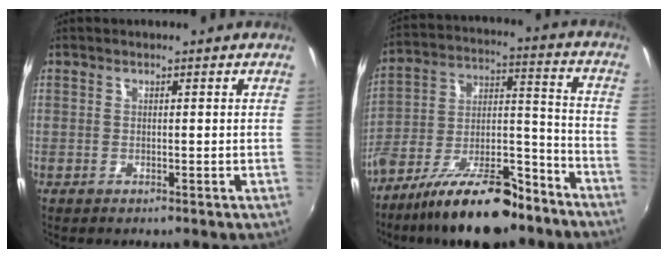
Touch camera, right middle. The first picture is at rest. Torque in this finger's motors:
{"motor_torque": [1.13, -1.01, 0.84, 0.21]}